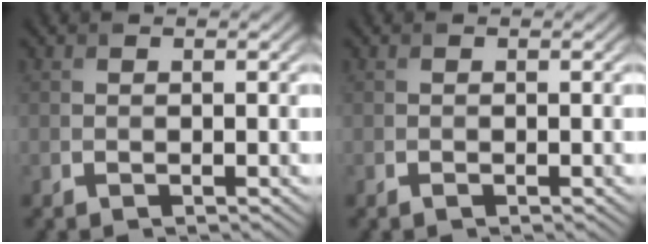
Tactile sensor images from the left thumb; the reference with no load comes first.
{"total": 0.0}